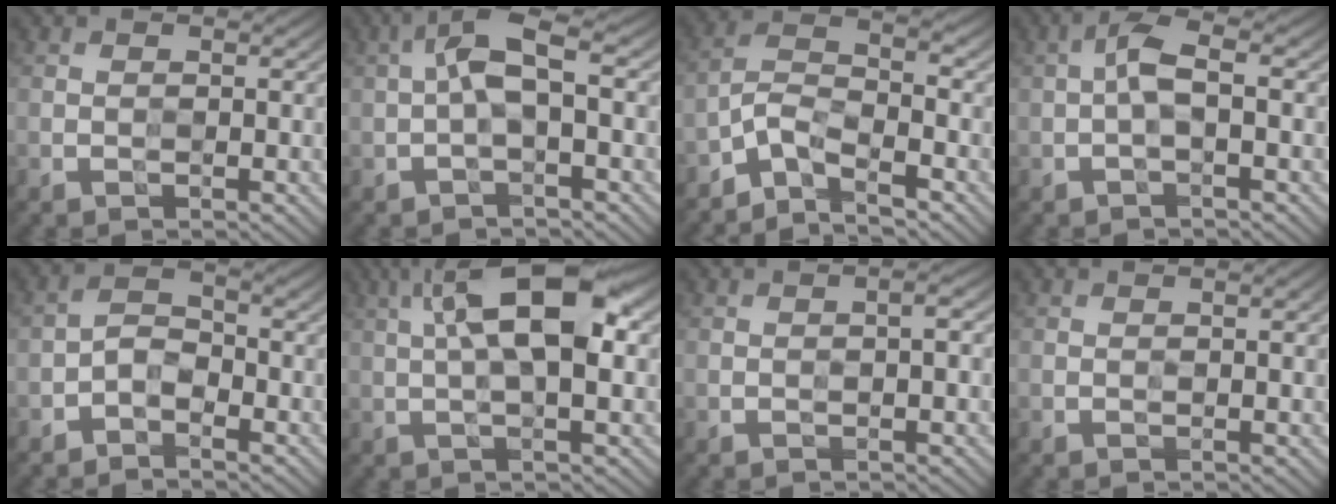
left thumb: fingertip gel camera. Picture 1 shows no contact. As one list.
[{"total": 5.1, "force": [0.1, 1.5, 4.9], "torque": [-0.101, 0.021, -0.011]}, {"total": 5.5, "force": [-4.3, 1.7, 2.9], "torque": [-0.058, 0.003, -0.098]}, {"total": 3.1, "force": [-0.1, 0.9, 3.0], "torque": [-0.066, 0.013, -0.011]}, {"total": 3.2, "force": [-2.0, 1.7, 1.8], "torque": [-0.032, 0.009, -0.049]}, {"total": 10.8, "force": [2.6, 3.4, 9.9], "torque": [-0.166, 0.018, 0.035]}, {"total": 1.9, "force": [0.0, 0.3, 1.9], "torque": [-0.029, 0.008, -0.002]}, {"total": 1.5, "force": [0.3, 0.2, 1.4], "torque": [-0.022, 0.002, 0.003]}]